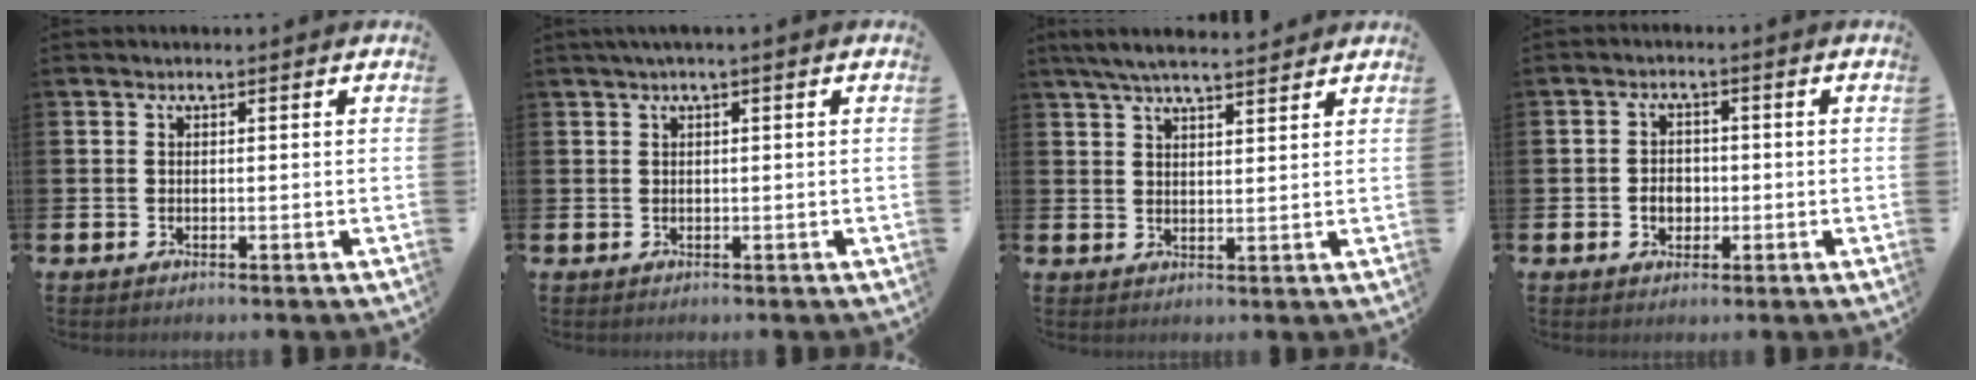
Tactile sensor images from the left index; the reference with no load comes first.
{"total": 1.0, "force": [0.3, -0.1, 1.0], "torque": [-0.023, 0.004, 0.006]}
{"total": 5.3, "force": [5.0, 0.6, 1.8], "torque": [-0.045, -0.014, 0.091]}
{"total": 2.5, "force": [-0.4, 2.3, 0.9], "torque": [-0.015, 0.005, -0.013]}